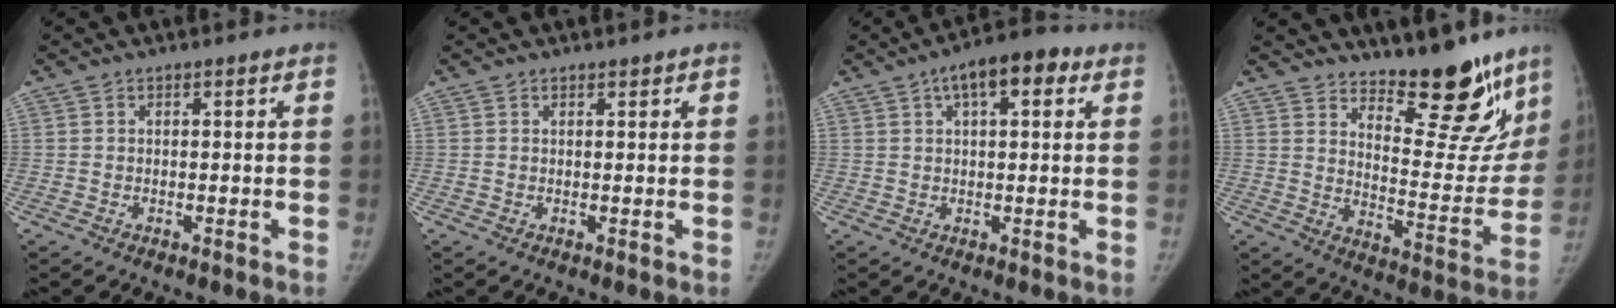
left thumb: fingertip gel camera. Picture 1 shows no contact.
{"total": 1.0, "force": [0.7, 0.5, 0.5], "torque": [-0.001, -0.002, 0.008]}
{"total": 9.2, "force": [4.0, 3.9, 7.3], "torque": [-0.094, 0.013, 0.054]}
{"total": 17.7, "force": [13.9, 5.9, 9.4], "torque": [-0.075, -0.124, 0.198]}